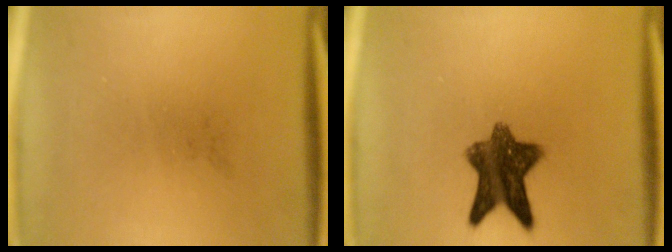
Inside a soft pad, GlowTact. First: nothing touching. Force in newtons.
{"total": 9.3}